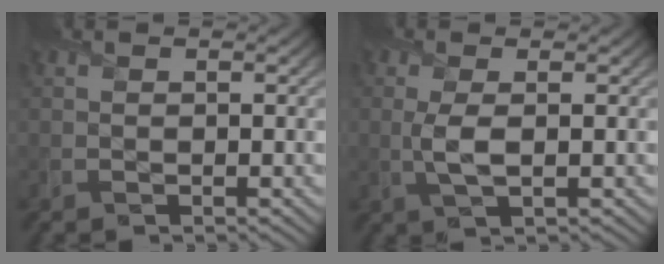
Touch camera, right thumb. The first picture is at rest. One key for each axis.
{"total": 3.0, "fx": 0.2, "fy": 0.9, "fz": 2.9, "tx": -0.070, "ty": 0.002, "tz": 0.003}